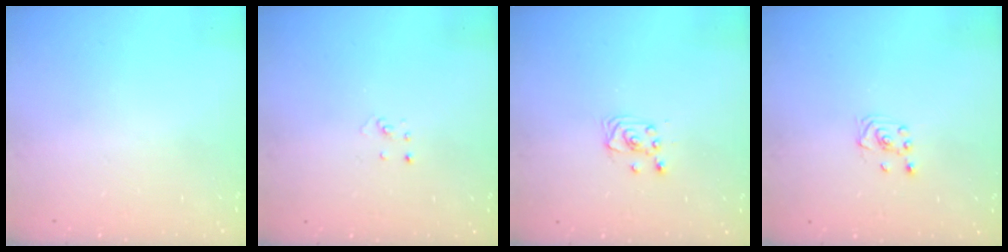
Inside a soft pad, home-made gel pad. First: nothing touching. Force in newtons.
{"total": 2.1, "press": 2.1, "slide": 0.1}
{"total": 2.9, "press": 2.9, "slide": 0.4}
{"total": 1.9, "press": 1.7, "slide": 0.8}